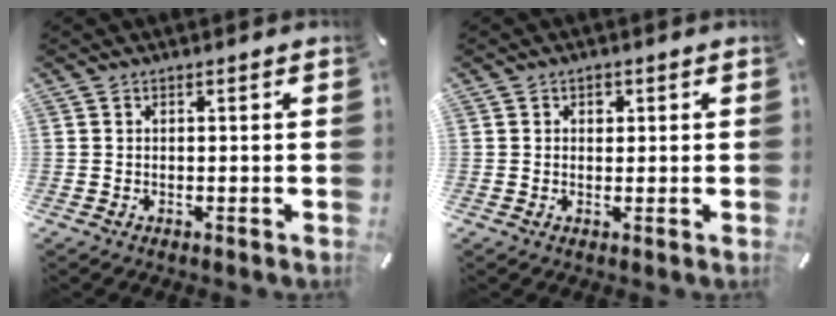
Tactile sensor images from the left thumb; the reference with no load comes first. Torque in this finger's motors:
{"motor_torque": [0.18, 0.41, 0.15, -0.32, 0.00]}